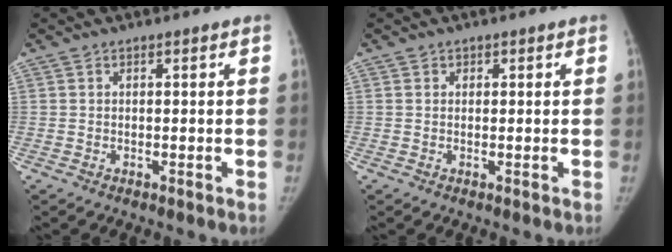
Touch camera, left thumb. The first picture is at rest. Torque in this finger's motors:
{"motor_torque": [-0.24, -0.09, -0.39, -0.06, -0.06]}